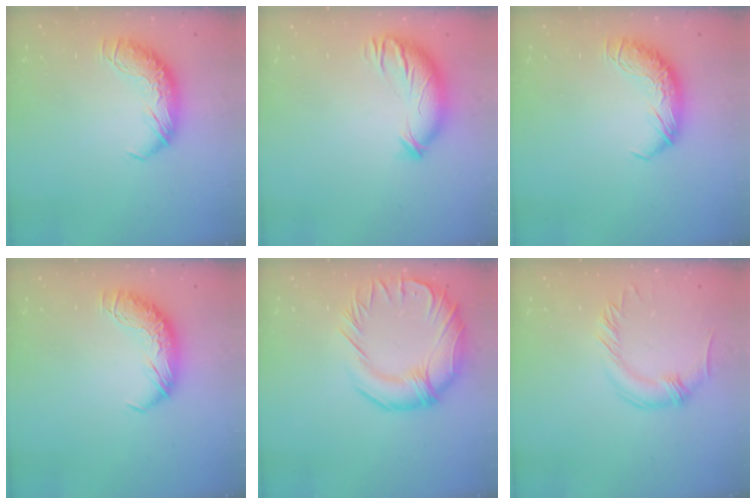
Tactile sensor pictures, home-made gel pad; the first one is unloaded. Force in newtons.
{"total": 3.8, "press": 3.0, "slide": 2.3}
{"total": 0.0}
{"total": 0.0}
{"total": 9.6, "press": 9.0, "slide": 3.3}
{"total": 0.0}